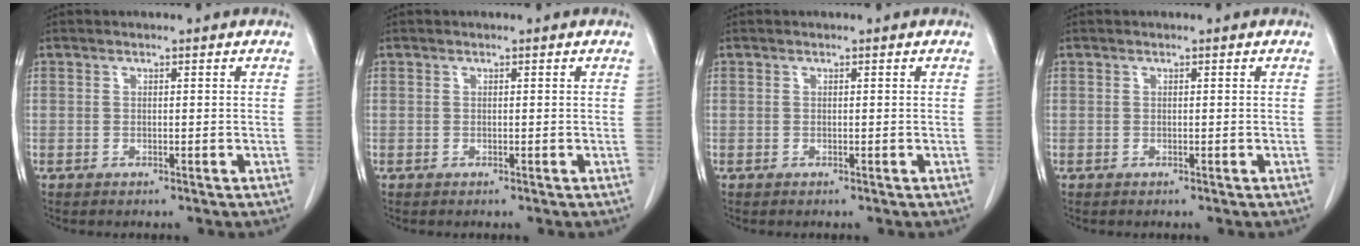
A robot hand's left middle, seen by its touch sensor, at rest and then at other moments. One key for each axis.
{"total": 0.0}
{"total": 0.0}
{"total": 0.0}